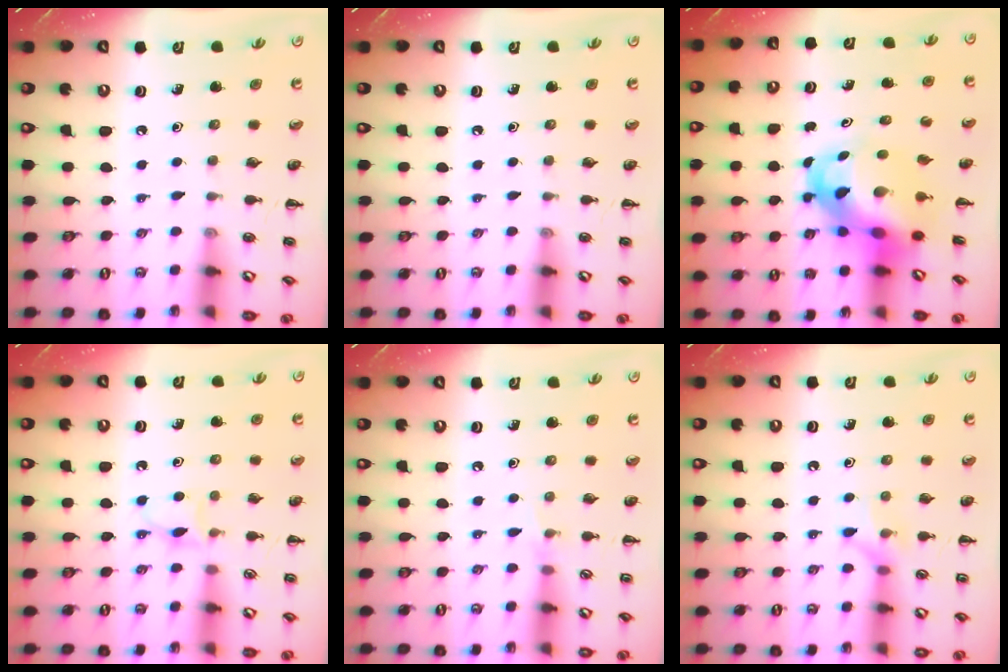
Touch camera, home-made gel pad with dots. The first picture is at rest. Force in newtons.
{"total": 0.0}
{"total": 7.9, "press": 7.6, "slide": 2.3}
{"total": 3.6, "press": 3.4, "slide": 1.3}
{"total": 4.3, "press": 4.1, "slide": 1.2}
{"total": 6.6, "press": 6.5, "slide": 0.9}